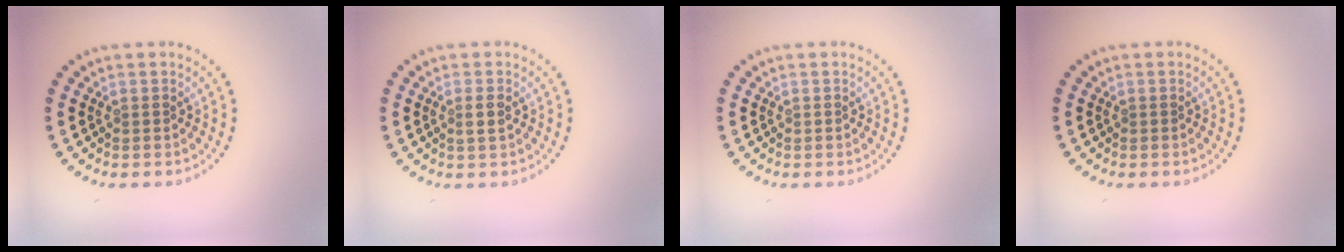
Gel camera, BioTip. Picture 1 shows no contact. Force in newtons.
{"total": 1.2, "press": 1.0, "slide": 0.5}
{"total": 0.0}
{"total": 0.0}